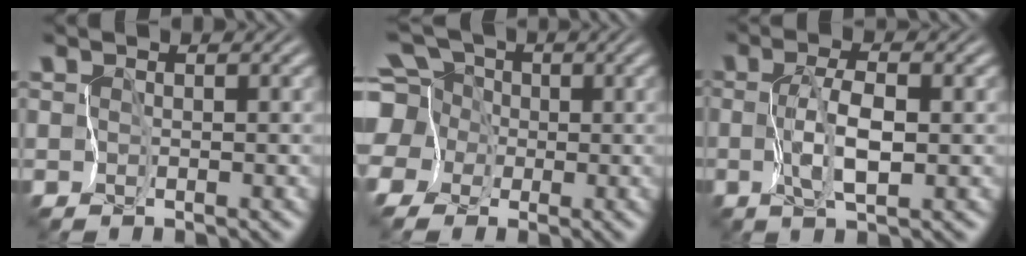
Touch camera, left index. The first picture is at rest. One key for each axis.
{"total": 11.2, "fx": 2.2, "fy": 9.9, "fz": 4.7, "tx": -0.129, "ty": 0.028, "tz": 0.001}
{"total": 3.0, "fx": -0.3, "fy": 0.6, "fz": 2.9, "tx": -0.066, "ty": -0.002, "tz": -0.002}